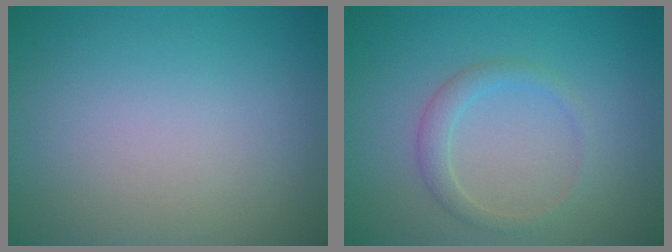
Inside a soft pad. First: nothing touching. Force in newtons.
{"total": 1.8, "press": 1.8, "slide": 0.0}